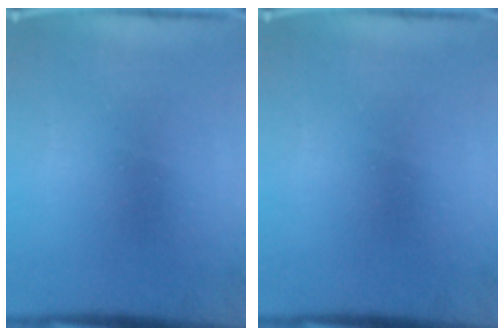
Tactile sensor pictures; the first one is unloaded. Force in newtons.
{"total": 0.0}